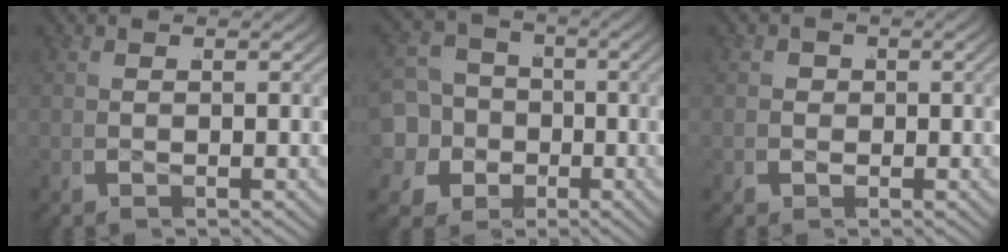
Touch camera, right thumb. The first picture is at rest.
{"total": 11.5, "force": [-0.2, 10.2, 5.2], "torque": [-0.116, -0.016, -0.013]}
{"total": 1.4, "force": [-0.1, 1.3, 0.3], "torque": [-0.005, -0.004, -0.001]}